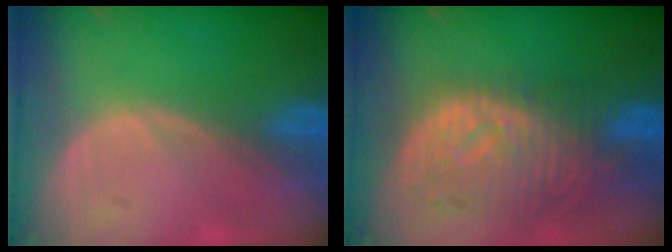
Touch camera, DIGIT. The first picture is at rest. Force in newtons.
{"total": 11.1, "press": 9.7, "slide": 5.3}